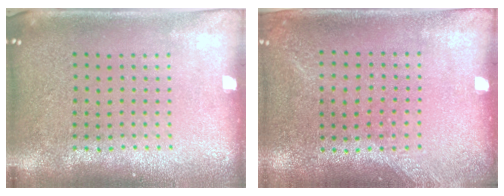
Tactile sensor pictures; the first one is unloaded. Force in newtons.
{"total": 1.3, "press": 1.1, "slide": 0.7}